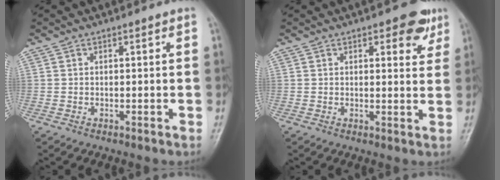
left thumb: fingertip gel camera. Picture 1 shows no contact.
{"total": 5.6, "force": [3.1, 2.6, 3.9], "torque": [-0.022, -0.012, 0.031]}